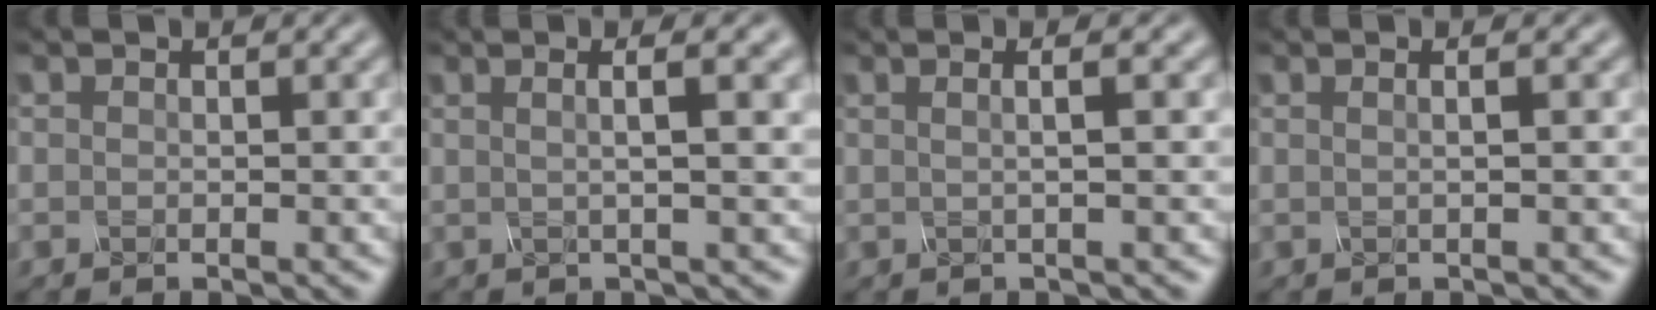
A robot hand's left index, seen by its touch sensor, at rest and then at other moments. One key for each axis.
{"total": 5.2, "fx": 1.9, "fy": 1.8, "fz": 4.5, "tx": -0.048, "ty": 0.025, "tz": -0.006}
{"total": 3.4, "fx": 0.9, "fy": 1.5, "fz": 2.9, "tx": -0.020, "ty": 0.019, "tz": -0.022}
{"total": 2.7, "fx": 0.8, "fy": 1.5, "fz": 2.2, "tx": -0.008, "ty": 0.019, "tz": -0.022}